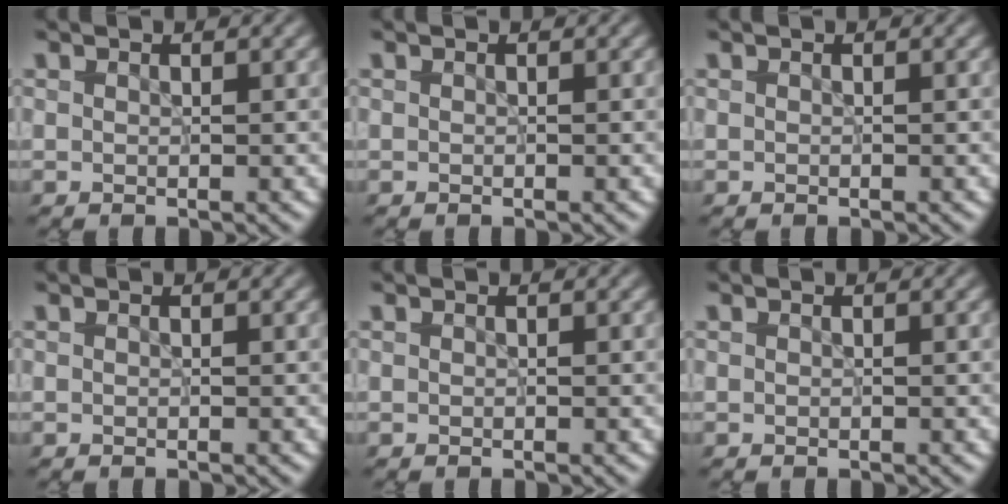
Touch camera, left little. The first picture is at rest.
{"total": 0.0}
{"total": 0.0}
{"total": 0.0}
{"total": 0.0}
{"total": 0.0}